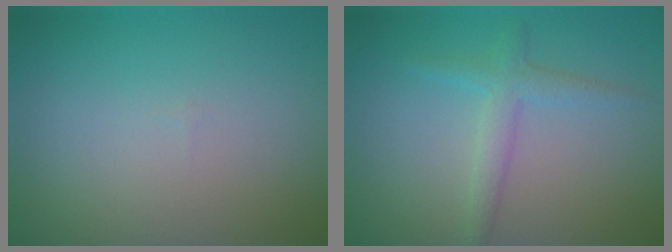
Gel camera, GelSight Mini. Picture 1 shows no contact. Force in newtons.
{"total": 2.2, "press": 2.2, "slide": 0.1}